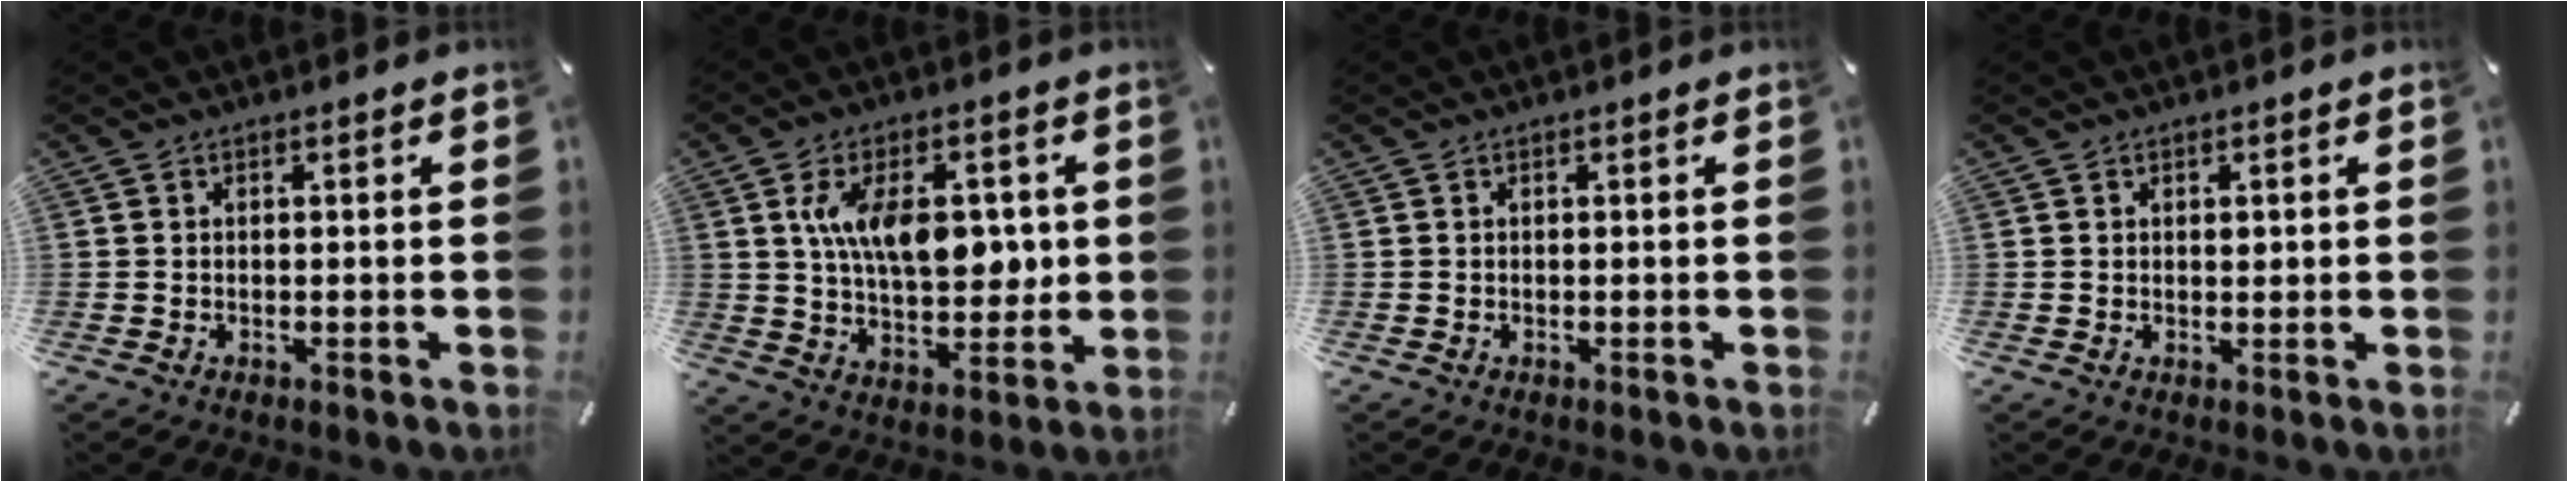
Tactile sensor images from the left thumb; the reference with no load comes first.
{"total": 14.7, "force": [2.9, 8.2, 11.9], "torque": [-0.205, -0.001, 0.047]}
{"total": 0.0}
{"total": 1.0, "force": [0.4, 0.7, 0.6], "torque": [-0.012, 0.002, 0.006]}